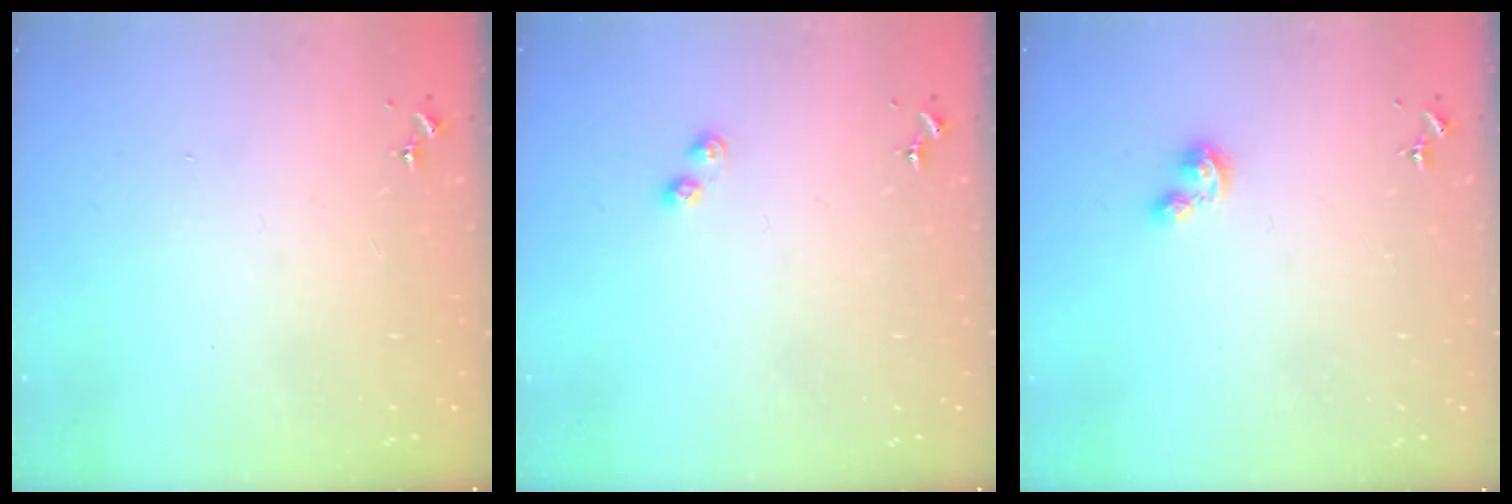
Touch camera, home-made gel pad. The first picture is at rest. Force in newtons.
{"total": 3.5, "press": 3.5, "slide": 0.5}
{"total": 2.3, "press": 2.3, "slide": 0.4}